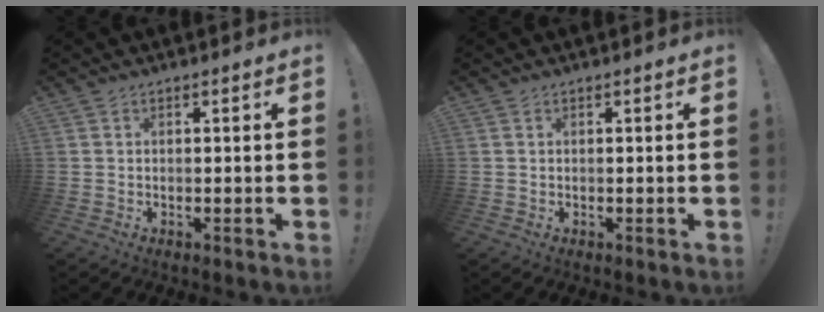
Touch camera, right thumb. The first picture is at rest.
{"total": 0.0}